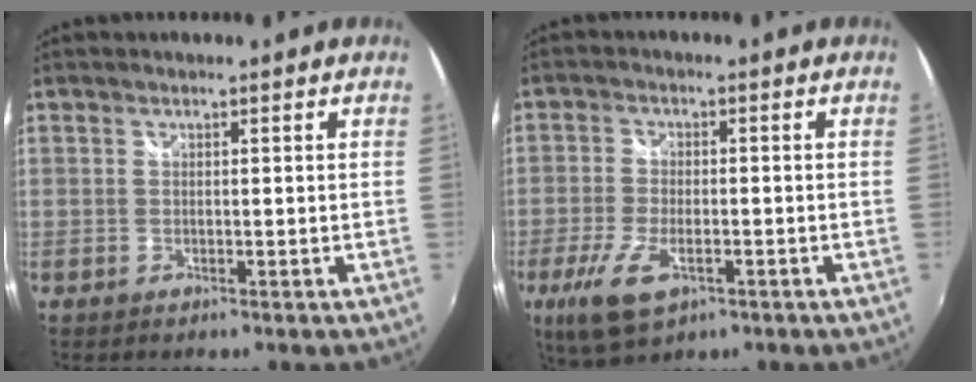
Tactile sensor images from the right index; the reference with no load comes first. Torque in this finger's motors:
{"motor_torque": [0.90, -0.50, 0.44, 0.08]}